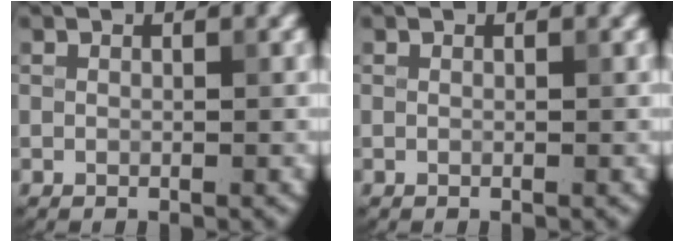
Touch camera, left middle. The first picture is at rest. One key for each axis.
{"total": 0.0}